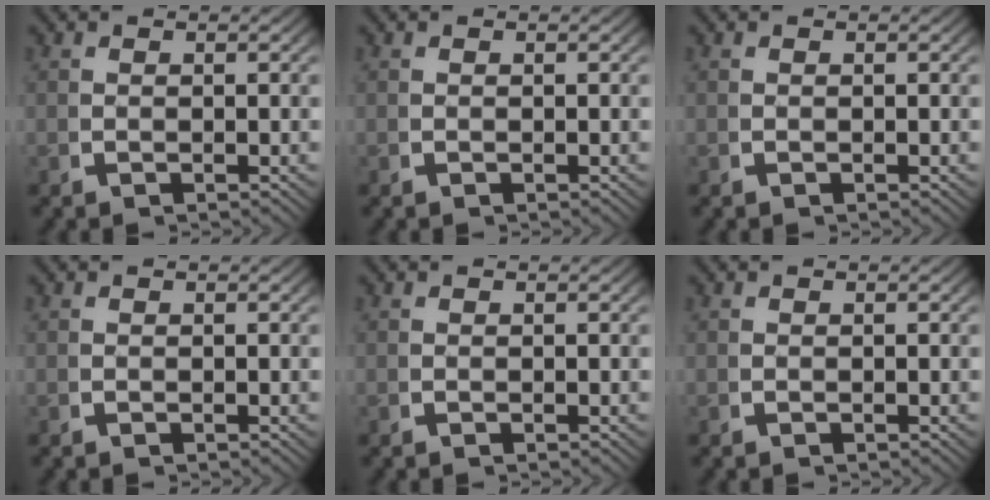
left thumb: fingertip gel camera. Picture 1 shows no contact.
{"total": 0.0}
{"total": 0.0}
{"total": 0.0}
{"total": 0.0}
{"total": 0.0}